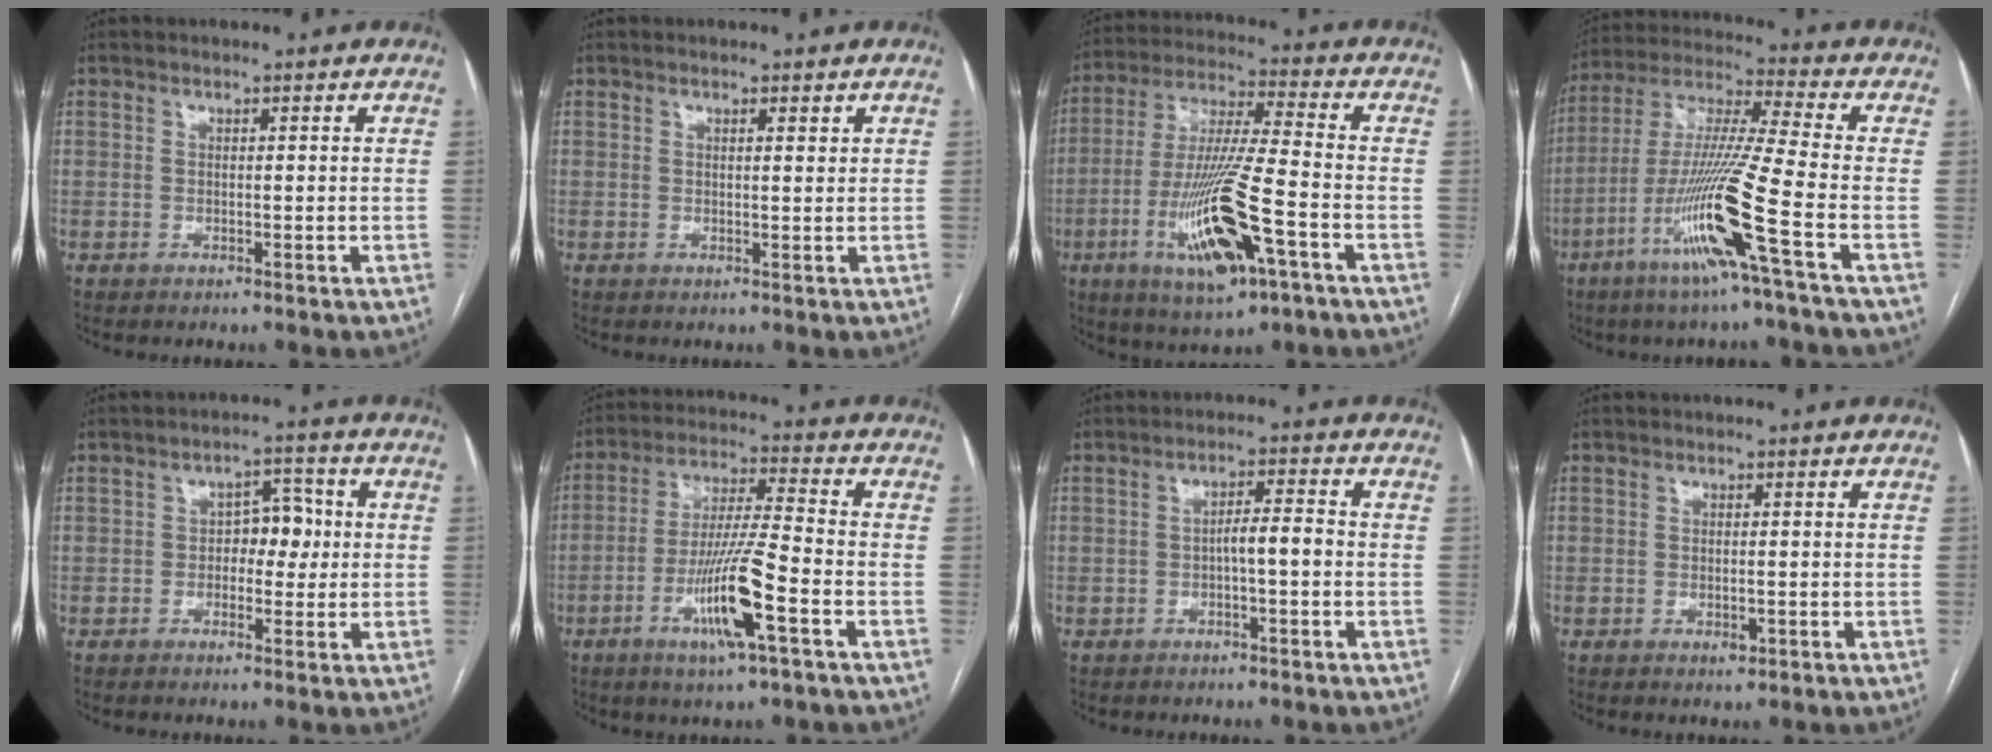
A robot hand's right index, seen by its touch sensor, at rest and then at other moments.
{"total": 1.0, "force": [0.7, 0.2, 0.8], "torque": [-0.014, 0.001, 0.009]}
{"total": 16.7, "force": [-6.4, 2.0, 15.2], "torque": [-0.308, -0.019, -0.108]}
{"total": 15.9, "force": [-6.6, -1.9, 14.3], "torque": [-0.289, -0.021, -0.130]}
{"total": 4.8, "force": [0.0, 3.0, 3.8], "torque": [-0.048, 0.017, -0.002]}
{"total": 12.0, "force": [-4.9, 0.1, 10.9], "torque": [-0.212, -0.010, -0.092]}
{"total": 3.6, "force": [-0.8, 0.6, 3.4], "torque": [-0.051, 0.009, -0.013]}
{"total": 1.3, "force": [-0.4, 0.6, 1.1], "torque": [-0.020, -0.002, -0.003]}